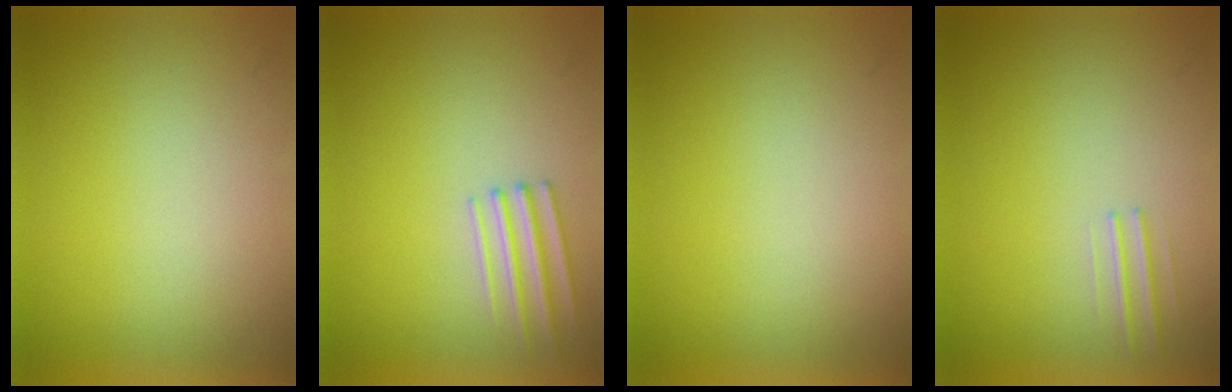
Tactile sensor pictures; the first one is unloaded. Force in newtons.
{"total": 2.4}
{"total": 0.0}
{"total": 1.0}